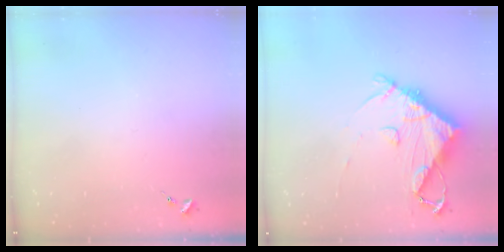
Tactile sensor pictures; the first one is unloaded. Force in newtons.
{"total": 11.0, "press": 10.9, "slide": 1.4}